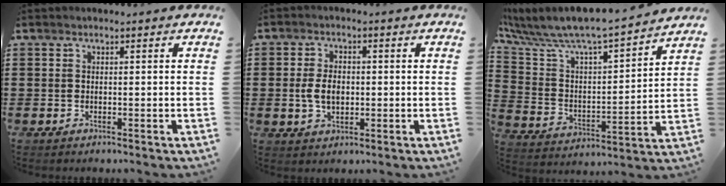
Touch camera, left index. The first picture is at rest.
{"total": 4.8, "force": [-0.3, 3.0, 3.8], "torque": [-0.082, 0.000, -0.013]}
{"total": 7.3, "force": [6.7, 0.8, 2.9], "torque": [-0.091, -0.060, 0.105]}